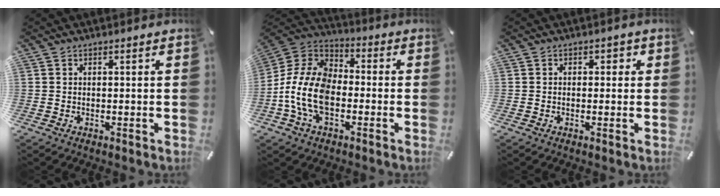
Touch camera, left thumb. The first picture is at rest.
{"total": 13.9, "force": [-4.1, 9.1, 9.6], "torque": [-0.225, 0.009, -0.079]}
{"total": 1.4, "force": [-0.3, 1.1, 0.8], "torque": [-0.008, 0.003, -0.009]}